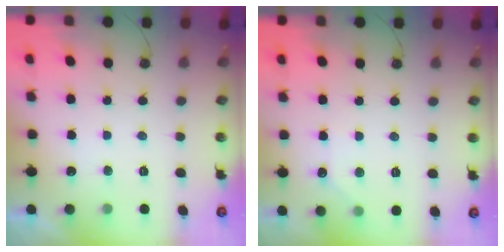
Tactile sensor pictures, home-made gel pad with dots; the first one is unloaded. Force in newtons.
{"total": 3.3, "press": 3.3, "slide": 0.5}